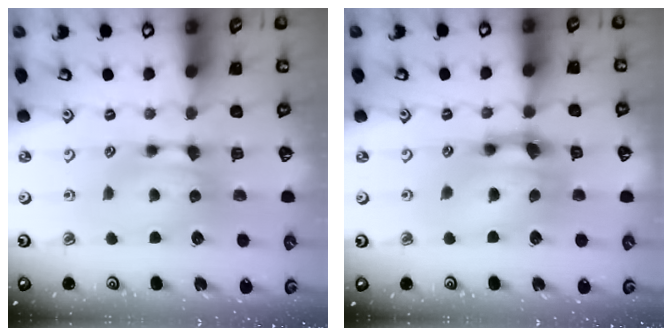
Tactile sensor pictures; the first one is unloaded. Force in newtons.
{"total": 4.8, "press": 4.3, "slide": 2.2}